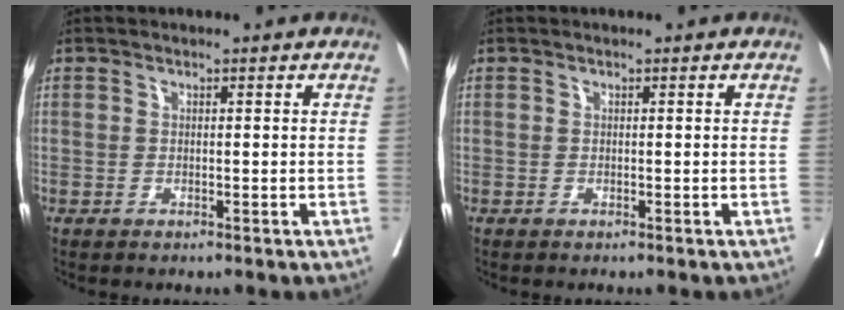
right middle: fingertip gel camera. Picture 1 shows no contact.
{"total": 0.7, "force": [-0.4, -0.1, 0.5], "torque": [-0.015, -0.001, -0.007]}